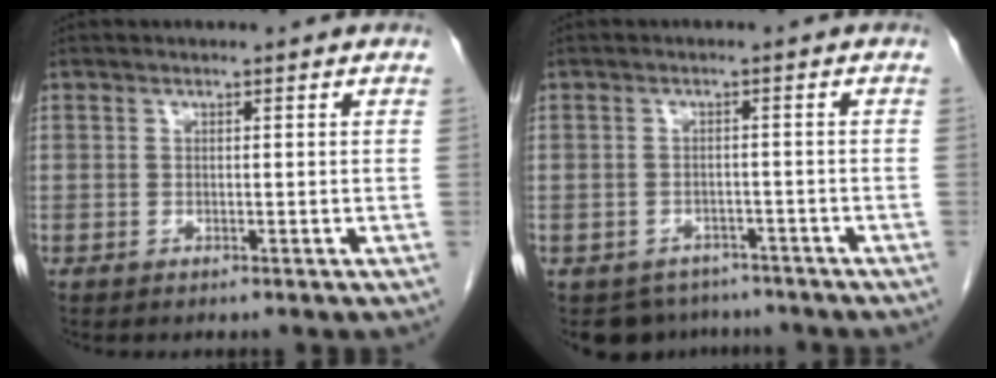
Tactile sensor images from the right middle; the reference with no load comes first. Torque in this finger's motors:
{"motor_torque": [-0.21, -0.59, -0.04, -0.01]}